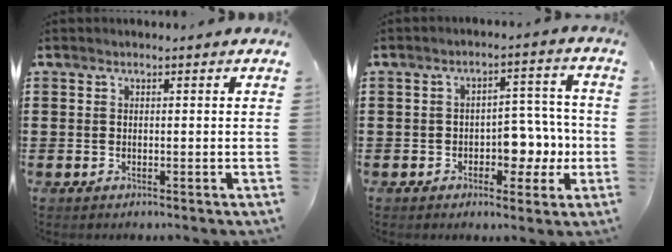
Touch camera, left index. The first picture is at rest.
{"total": 5.8, "force": [-1.8, 3.9, 4.0], "torque": [-0.060, 0.007, -0.038]}